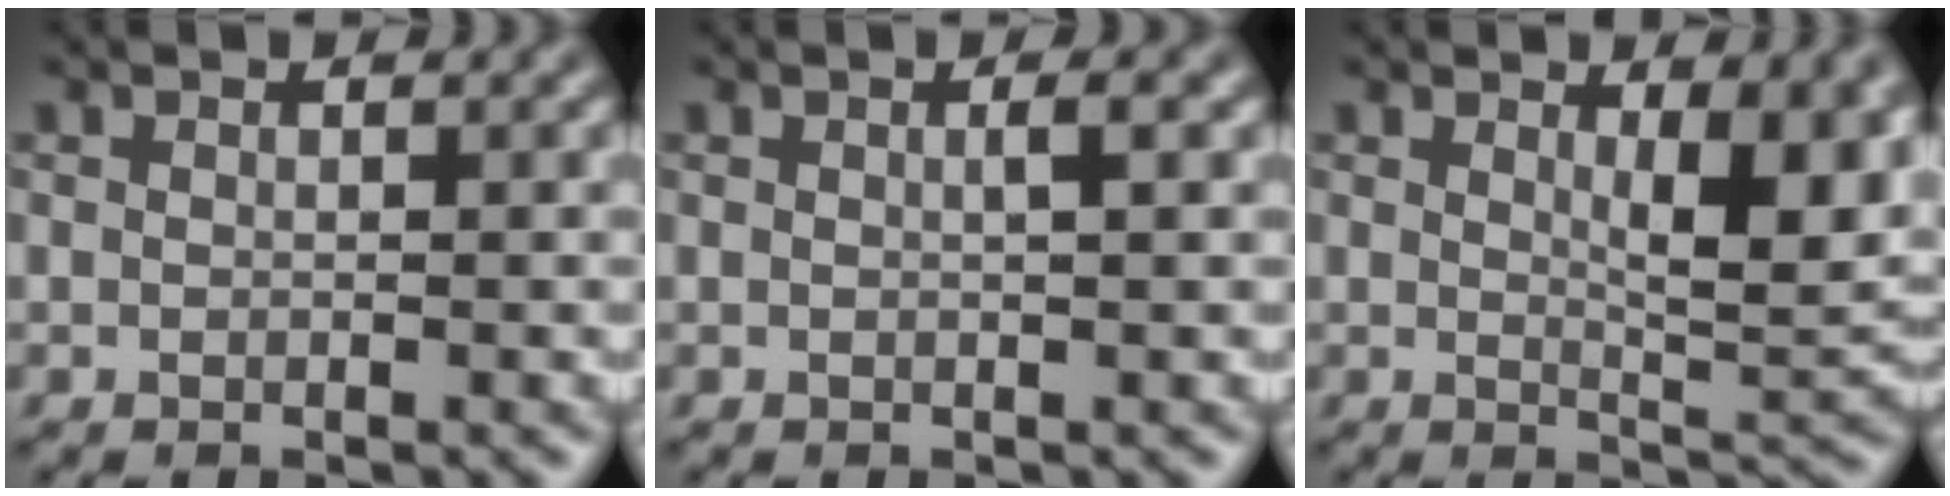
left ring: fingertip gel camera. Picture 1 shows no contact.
{"total": 1.1, "force": [0.2, 0.2, 1.0], "torque": [-0.013, 0.006, 0.001]}
{"total": 5.4, "force": [1.8, 1.6, 4.9], "torque": [-0.066, -0.007, 0.031]}